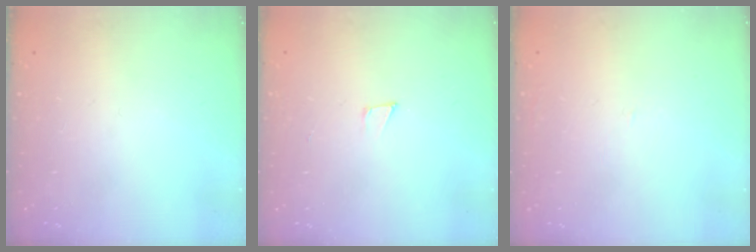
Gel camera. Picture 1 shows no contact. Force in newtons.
{"total": 3.2, "press": 3.2, "slide": 0.2}
{"total": 0.9, "press": 0.9, "slide": 0.1}